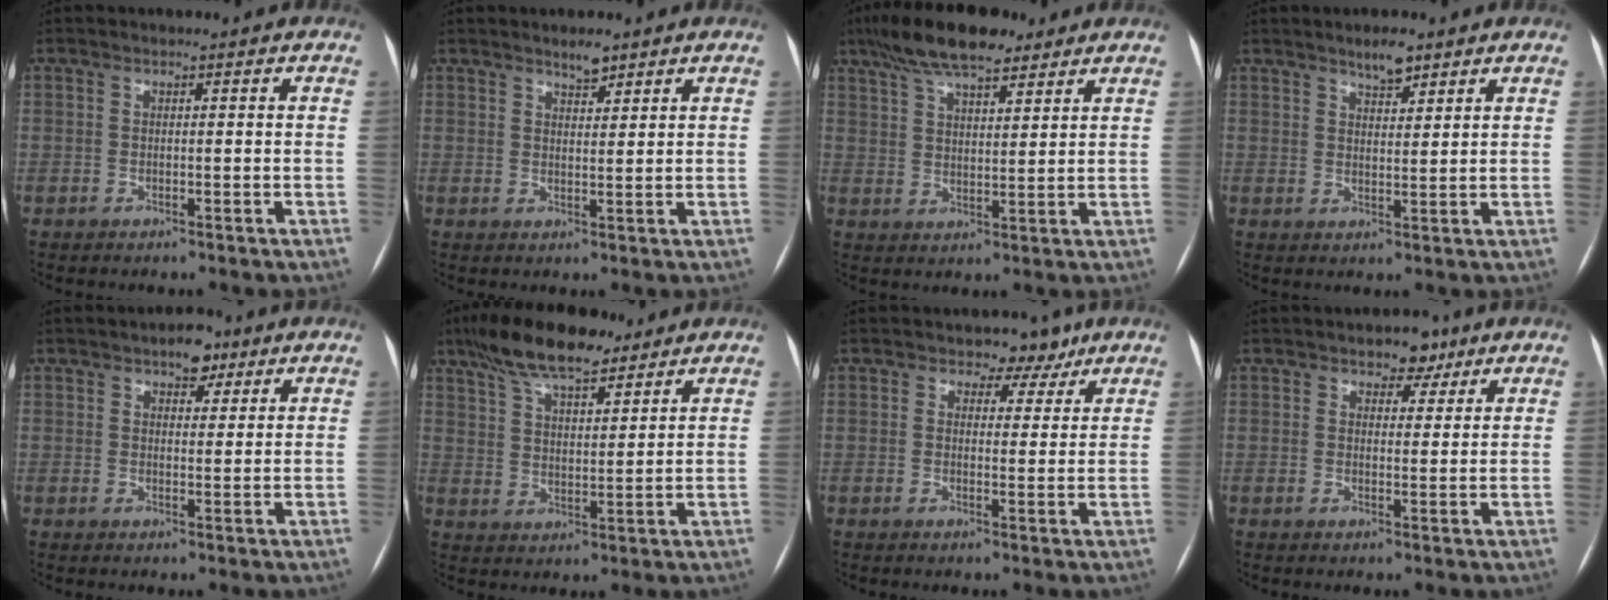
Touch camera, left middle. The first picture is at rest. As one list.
[{"total": 2.4, "force": [2.0, 0.6, 1.1], "torque": [-0.020, 0.000, 0.034]}, {"total": 11.9, "force": [8.8, 3.6, 7.1], "torque": [-0.135, 0.029, 0.154]}, {"total": 3.5, "force": [2.8, 1.0, 2.0], "torque": [-0.033, 0.000, 0.045]}, {"total": 4.1, "force": [2.7, 2.2, 2.3], "torque": [-0.029, 0.009, 0.038]}, {"total": 12.9, "force": [9.7, 3.9, 7.7], "torque": [-0.146, 0.026, 0.170]}, {"total": 4.4, "force": [3.0, 2.9, 1.1], "torque": [-0.001, 0.000, 0.036]}, {"total": 4.0, "force": [2.7, 2.4, 1.7], "torque": [-0.013, 0.005, 0.037]}]